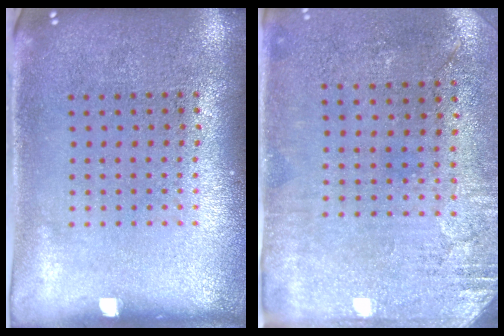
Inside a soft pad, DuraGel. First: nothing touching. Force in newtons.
{"total": 2.7, "press": 2.3, "slide": 1.5}